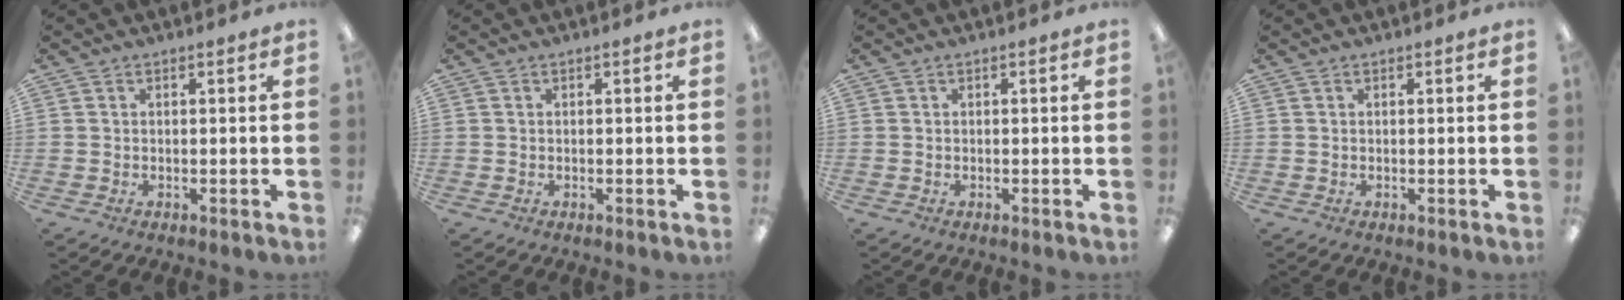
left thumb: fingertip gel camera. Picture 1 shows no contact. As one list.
[{"total": 0.0}, {"total": 0.0}, {"total": 0.0}]